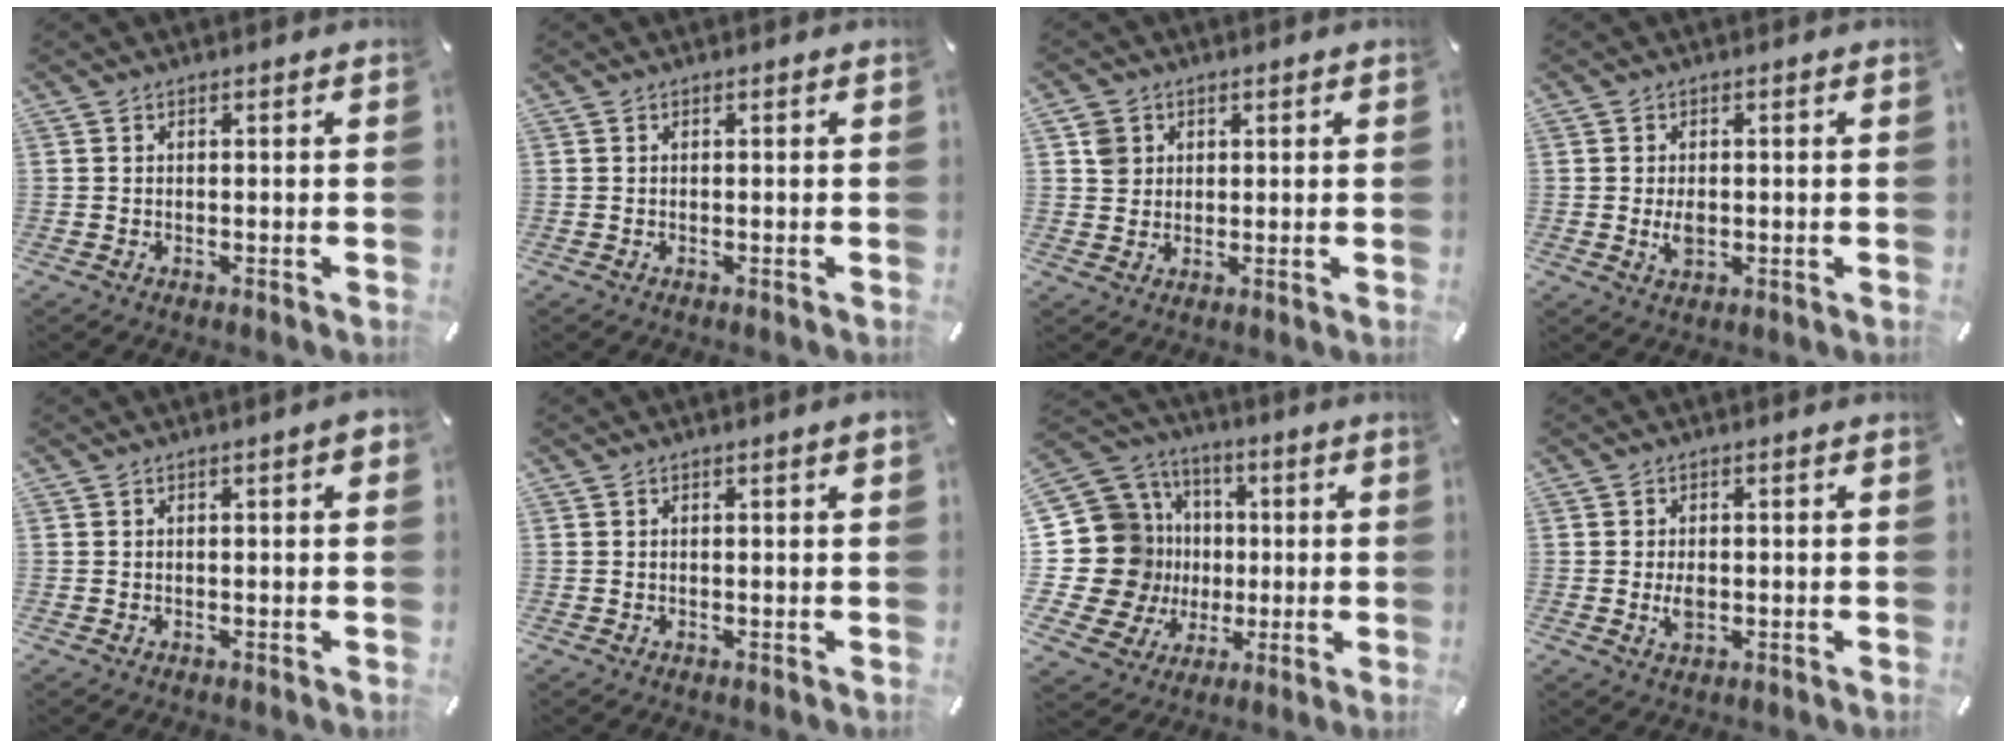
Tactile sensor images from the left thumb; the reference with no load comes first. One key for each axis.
{"total": 0.0}
{"total": 3.8, "fx": 1.2, "fy": 3.6, "fz": 0.3, "tx": 0.002, "ty": 0.001, "tz": 0.019}
{"total": 3.2, "fx": -0.3, "fy": 2.2, "fz": 2.2, "tx": -0.040, "ty": -0.002, "tz": -0.007}
{"total": 1.9, "fx": 0.3, "fy": 0.5, "fz": 1.8, "tx": -0.032, "ty": 0.004, "tz": 0.003}
{"total": 1.1, "fx": 0.4, "fy": 0.2, "fz": 1.0, "tx": -0.017, "ty": 0.002, "tz": 0.005}
{"total": 23.0, "fx": 0.2, "fy": 20.9, "fz": 9.5, "tx": -0.199, "ty": -0.020, "tz": 0.046}
{"total": 3.0, "fx": -0.3, "fy": 2.1, "fz": 2.2, "tx": -0.039, "ty": -0.002, "tz": -0.007}